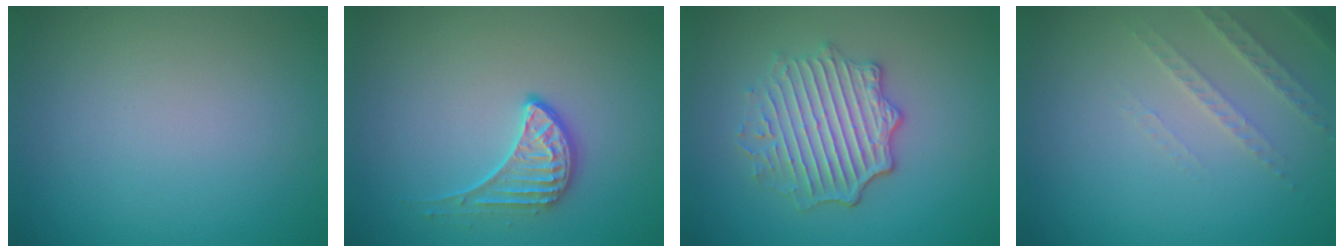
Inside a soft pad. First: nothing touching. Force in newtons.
{"total": 2.3, "press": 1.7, "slide": 1.5}
{"total": 4.9, "press": 4.1, "slide": 2.6}
{"total": 2.2, "press": 2.1, "slide": 0.7}